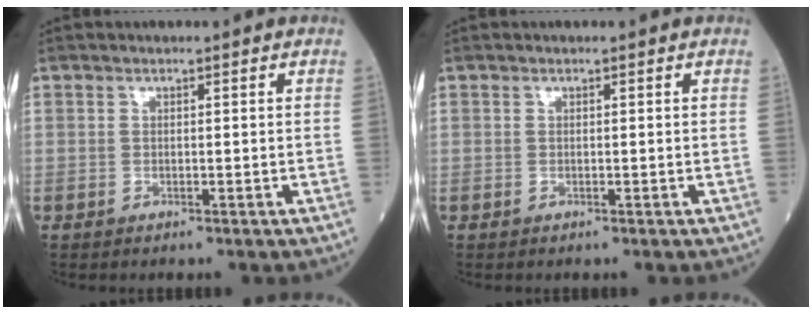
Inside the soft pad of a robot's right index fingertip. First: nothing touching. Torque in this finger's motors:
{"motor_torque": [0.00, 0.00, 0.00, 0.00]}